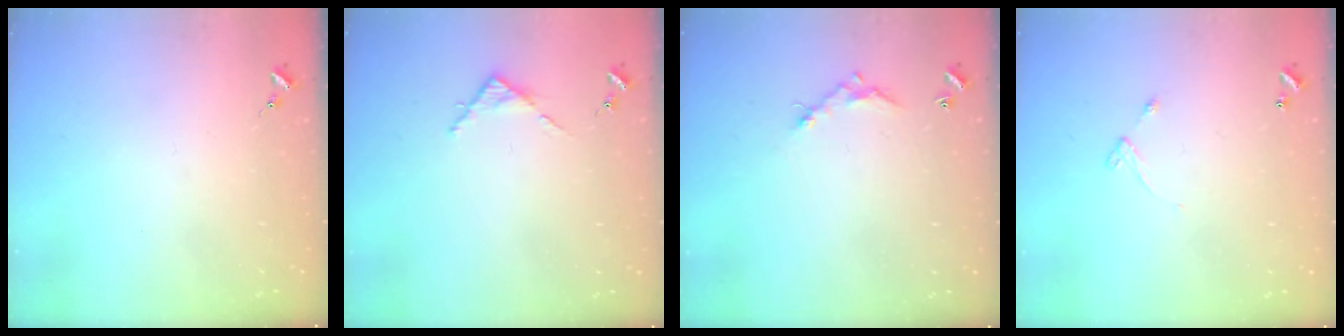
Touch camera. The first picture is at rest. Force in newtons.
{"total": 3.6, "press": 3.6, "slide": 0.3}
{"total": 5.8, "press": 5.8, "slide": 0.3}
{"total": 4.4, "press": 4.4, "slide": 0.5}